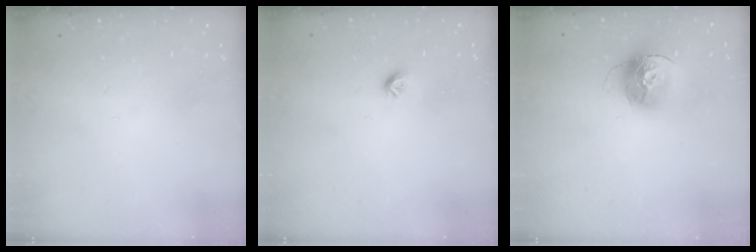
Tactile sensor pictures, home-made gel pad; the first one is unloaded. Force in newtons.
{"total": 5.7, "press": 5.6, "slide": 0.8}
{"total": 14.6, "press": 14.6, "slide": 1.5}